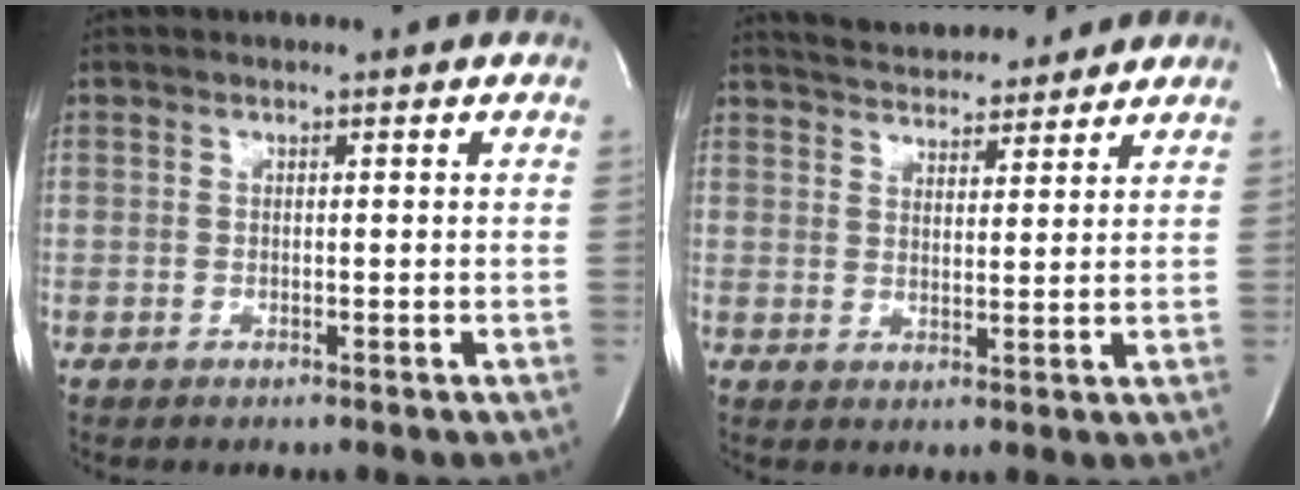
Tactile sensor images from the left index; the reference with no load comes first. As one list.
[{"total": 11.0, "force": [10.3, 2.4, 3.1], "torque": [-0.048, 0.015, 0.150]}]